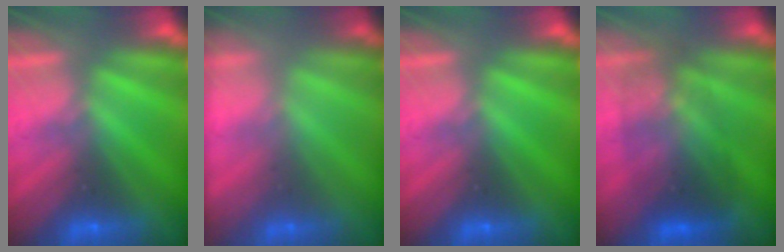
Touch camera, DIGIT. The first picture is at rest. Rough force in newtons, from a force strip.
{"total": 1.7}
{"total": 0.0}
{"total": 3.2}